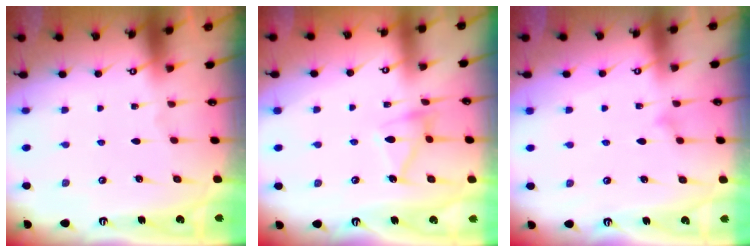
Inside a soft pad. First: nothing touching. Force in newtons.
{"total": 11.5, "press": 11.5, "slide": 0.7}
{"total": 7.1, "press": 7.1, "slide": 0.3}